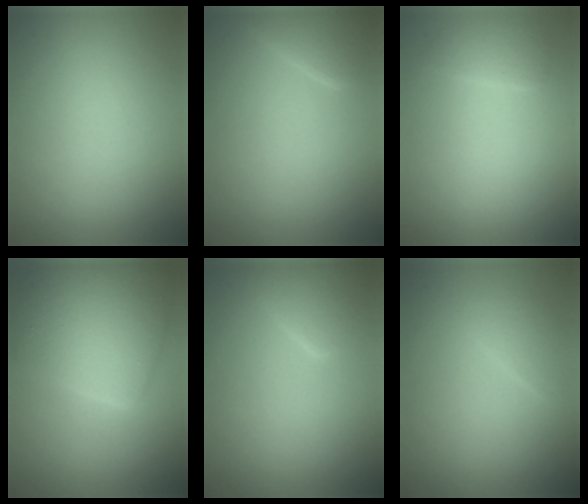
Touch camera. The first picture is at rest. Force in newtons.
{"total": 2.2, "press": 2.1, "slide": 0.2}
{"total": 1.4, "press": 1.4, "slide": 0.1}
{"total": 6.9, "press": 6.9, "slide": 0.2}
{"total": 2.7, "press": 2.7, "slide": 0.1}
{"total": 1.3, "press": 1.3, "slide": 0.1}